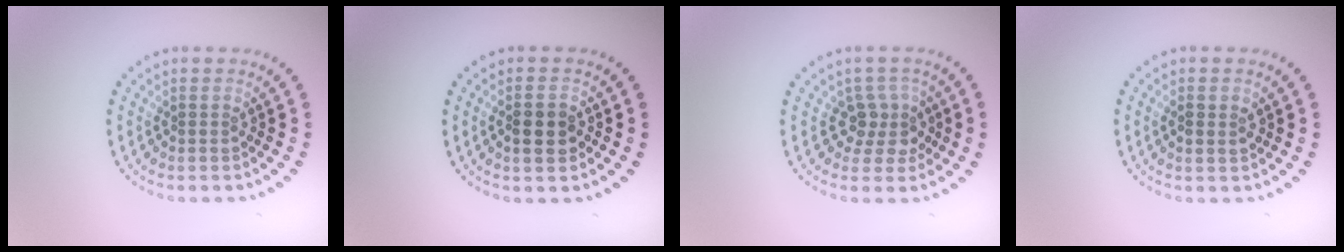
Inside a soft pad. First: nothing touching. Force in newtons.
{"total": 2.5, "press": 2.5, "slide": 0.6}
{"total": 2.7, "press": 2.2, "slide": 1.6}
{"total": 1.5, "press": 1.4, "slide": 0.4}